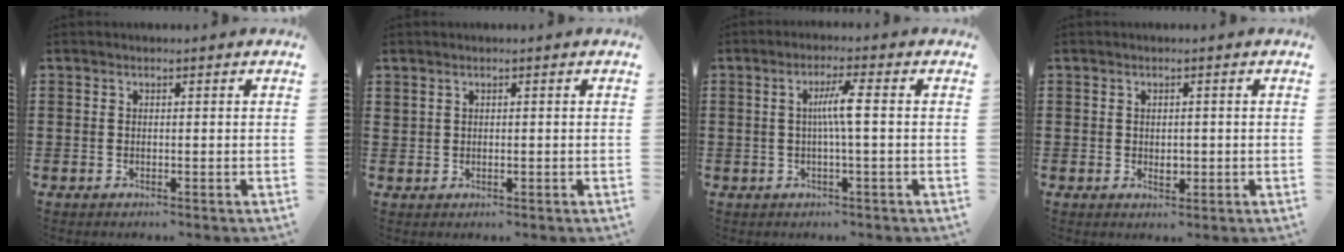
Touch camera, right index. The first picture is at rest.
{"total": 0.5, "force": [0.2, 0.3, 0.4], "torque": [-0.008, 0.002, 0.004]}
{"total": 4.1, "force": [0.0, -0.1, 4.1], "torque": [-0.079, -0.002, -0.006]}
{"total": 1.6, "force": [-0.1, 1.0, 1.2], "torque": [-0.022, 0.003, -0.001]}